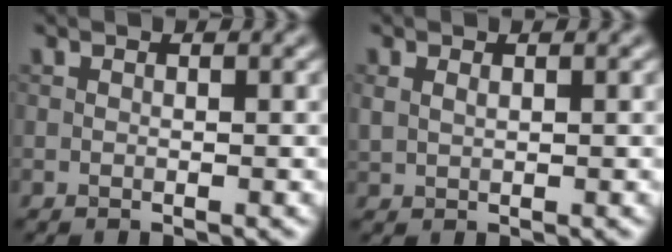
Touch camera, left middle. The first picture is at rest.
{"total": 1.1, "force": [0.6, 0.7, 0.6], "torque": [-0.020, -0.002, 0.016]}